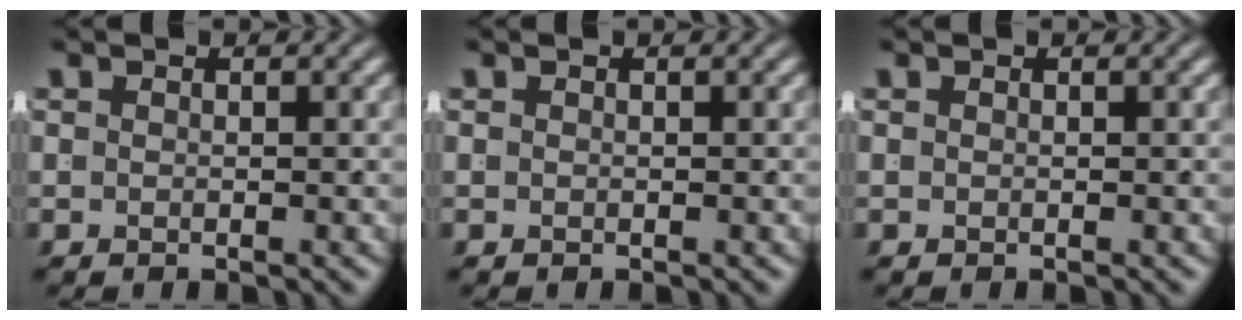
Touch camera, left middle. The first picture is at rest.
{"total": 0.0}
{"total": 0.0}